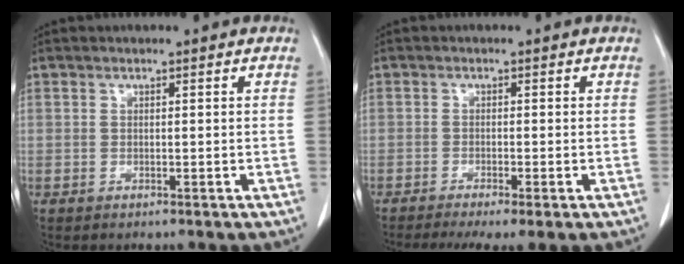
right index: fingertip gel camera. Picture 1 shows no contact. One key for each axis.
{"total": 6.4, "fx": -4.6, "fy": 0.7, "fz": 4.4, "tx": -0.066, "ty": -0.015, "tz": -0.074}